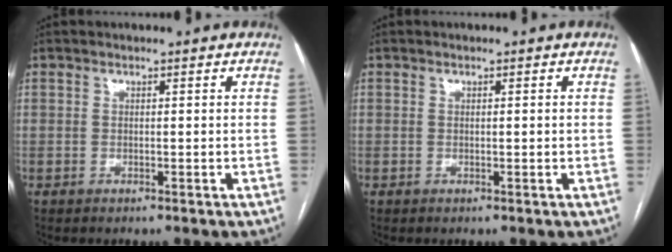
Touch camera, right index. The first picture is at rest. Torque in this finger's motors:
{"motor_torque": [0.02, 0.09, -0.03, 0.00]}